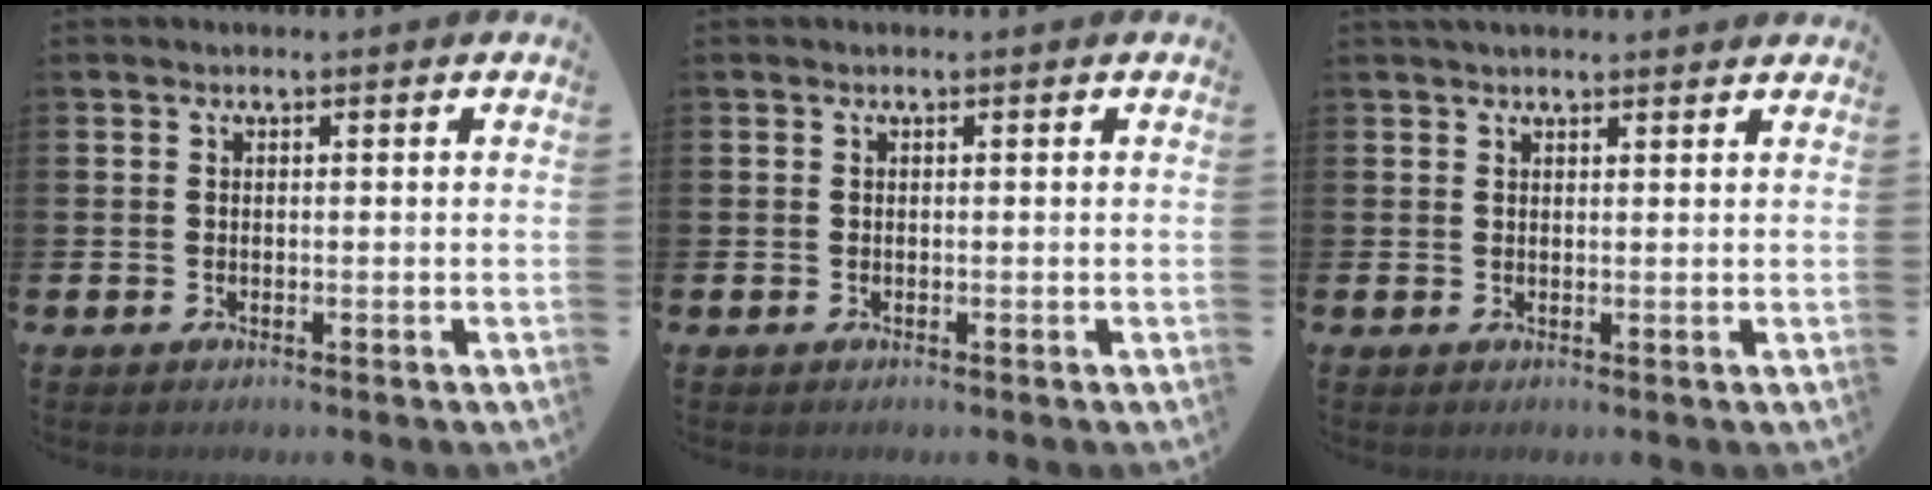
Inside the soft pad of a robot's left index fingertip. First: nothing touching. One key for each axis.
{"total": 0.0}
{"total": 1.7, "fx": 1.6, "fy": 0.3, "fz": 0.5, "tx": -0.005, "ty": -0.002, "tz": 0.027}